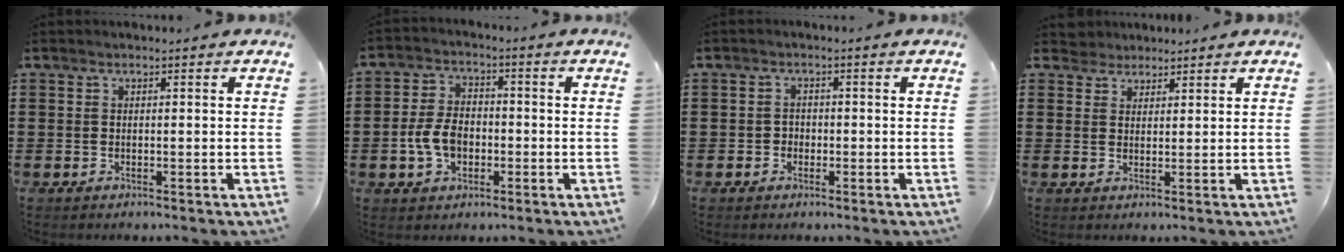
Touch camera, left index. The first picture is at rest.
{"total": 6.3, "force": [-1.6, 4.1, 4.5], "torque": [-0.108, 0.002, -0.036]}
{"total": 1.4, "force": [-0.7, 1.2, 0.3], "torque": [-0.010, 0.003, -0.016]}
{"total": 2.3, "force": [2.0, 1.2, -0.3], "torque": [-0.004, 0.010, 0.038]}